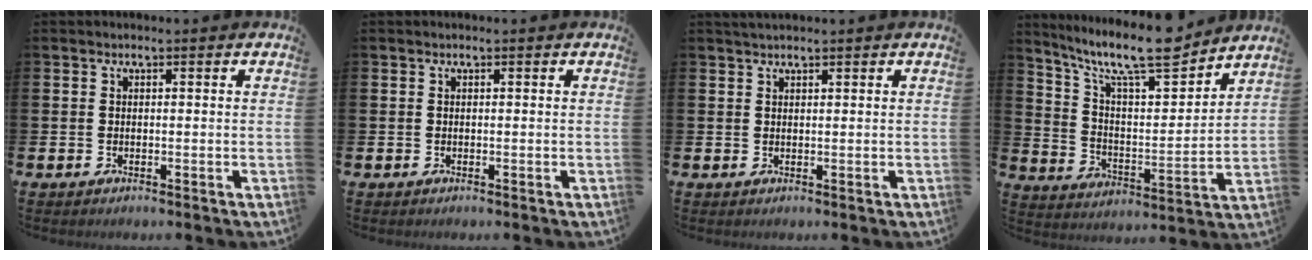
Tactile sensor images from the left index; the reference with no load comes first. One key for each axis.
{"total": 0.0}
{"total": 1.3, "fx": 1.2, "fy": 0.2, "fz": 0.4, "tx": -0.007, "ty": 0.003, "tz": 0.021}
{"total": 12.9, "fx": 10.8, "fy": 2.9, "fz": 6.4, "tx": -0.140, "ty": -0.067, "tz": 0.187}